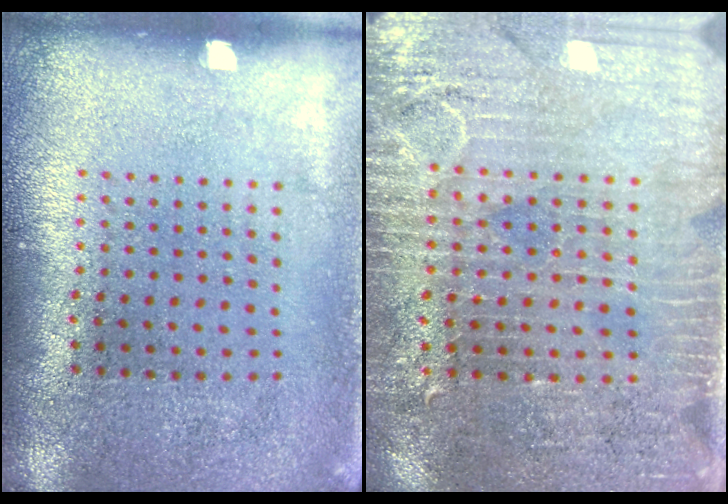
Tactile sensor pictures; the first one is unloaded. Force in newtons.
{"total": 3.6, "press": 3.1, "slide": 1.9}